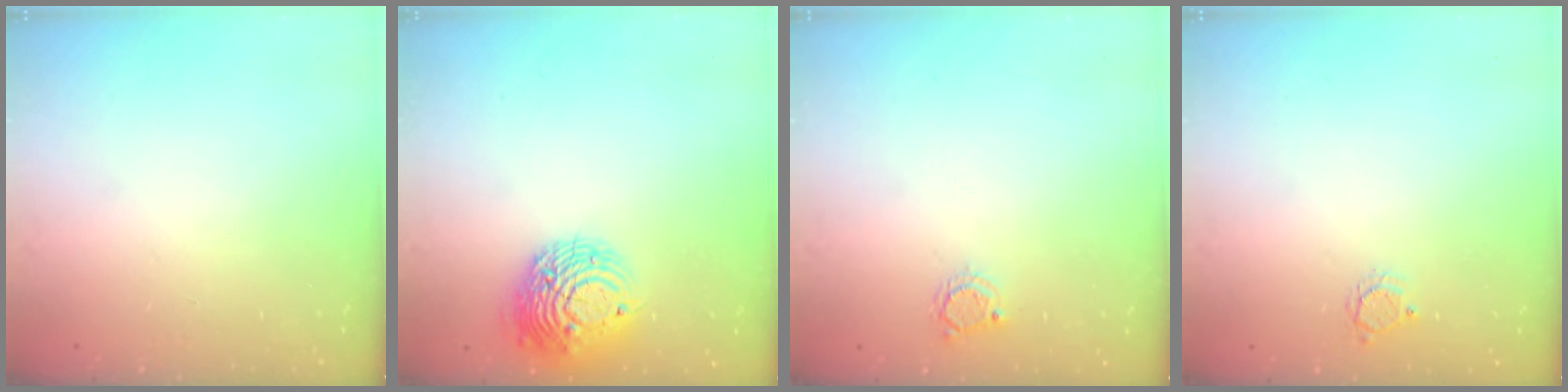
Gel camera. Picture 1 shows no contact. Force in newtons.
{"total": 12.6, "press": 12.5, "slide": 1.4}
{"total": 3.7, "press": 3.6, "slide": 0.4}
{"total": 3.0, "press": 3.0, "slide": 0.3}